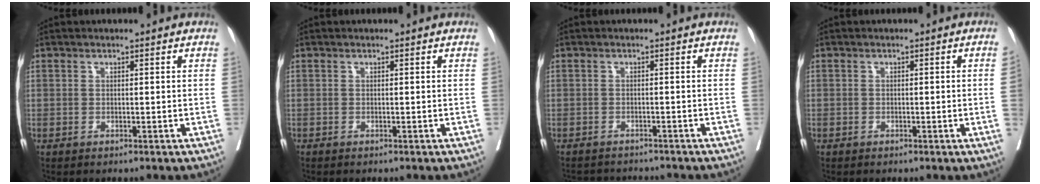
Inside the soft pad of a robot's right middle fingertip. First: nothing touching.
{"total": 0.0}
{"total": 6.0, "force": [-5.8, 0.9, 0.8], "torque": [-0.006, 0.001, -0.077]}
{"total": 1.2, "force": [-0.3, 0.1, 1.2], "torque": [-0.019, 0.007, -0.002]}